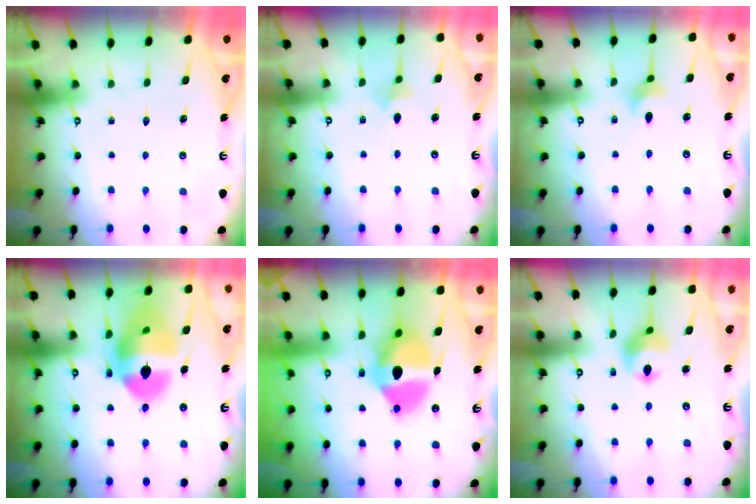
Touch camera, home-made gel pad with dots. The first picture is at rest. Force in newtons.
{"total": 4.6, "press": 4.6, "slide": 0.7}
{"total": 2.9, "press": 2.9, "slide": 0.7}
{"total": 16.2, "press": 15.2, "slide": 5.6}
{"total": 14.8, "press": 14.8, "slide": 0.6}
{"total": 9.7, "press": 9.6, "slide": 1.4}